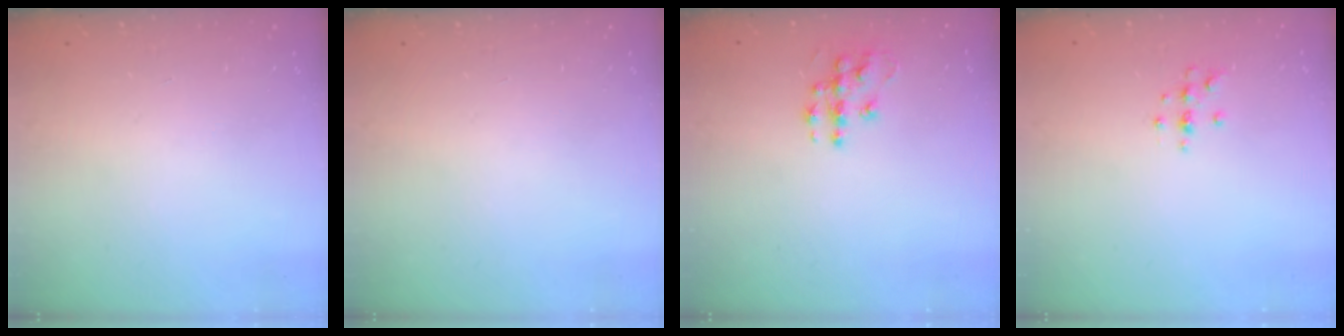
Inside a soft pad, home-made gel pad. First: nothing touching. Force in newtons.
{"total": 0.0}
{"total": 9.6, "press": 9.6, "slide": 0.5}
{"total": 4.1, "press": 4.1, "slide": 0.4}